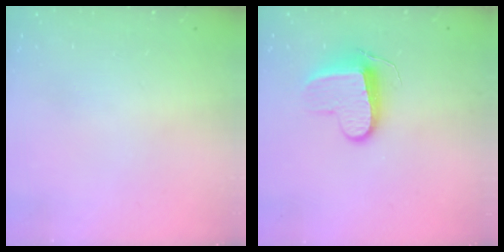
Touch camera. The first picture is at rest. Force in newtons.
{"total": 9.9, "press": 9.9, "slide": 0.2}